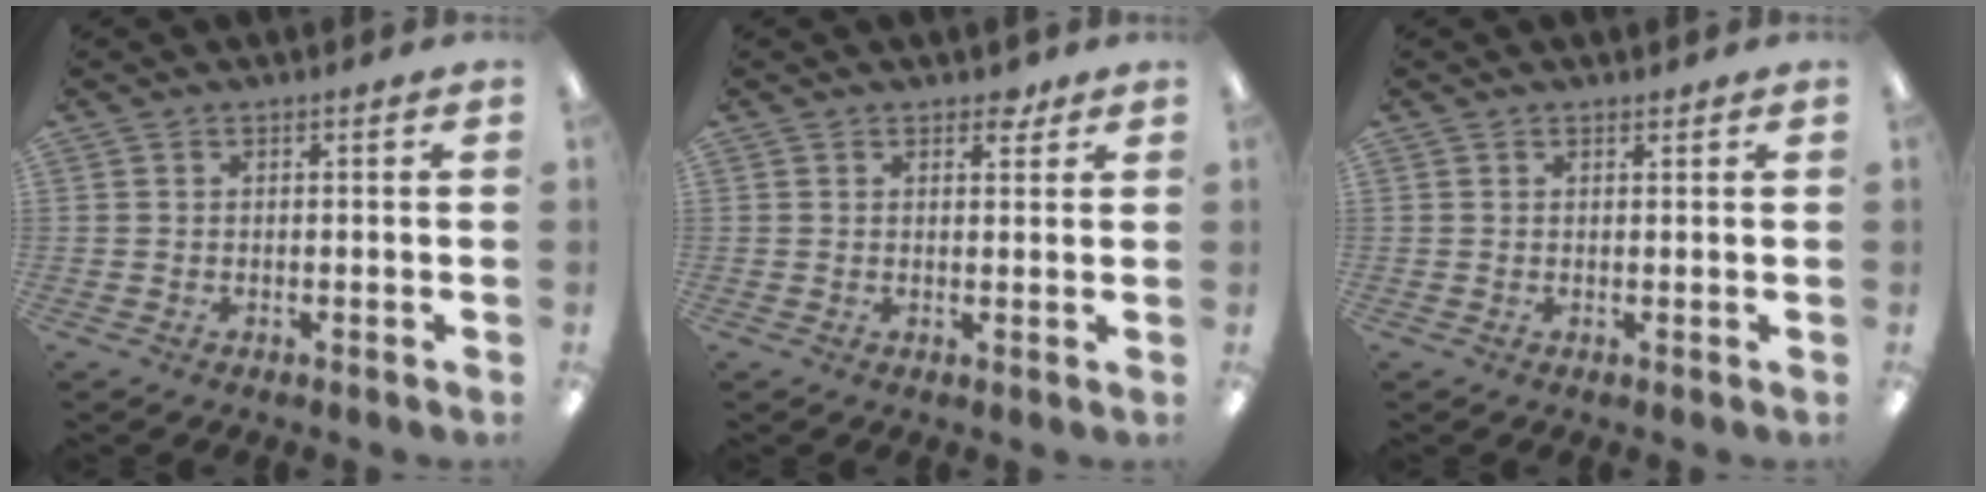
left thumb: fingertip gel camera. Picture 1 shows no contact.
{"total": 3.1, "force": [2.3, 1.8, 1.2], "torque": [0.005, -0.011, 0.037]}
{"total": 0.9, "force": [0.8, 0.4, 0.1], "torque": [0.006, -0.004, 0.014]}